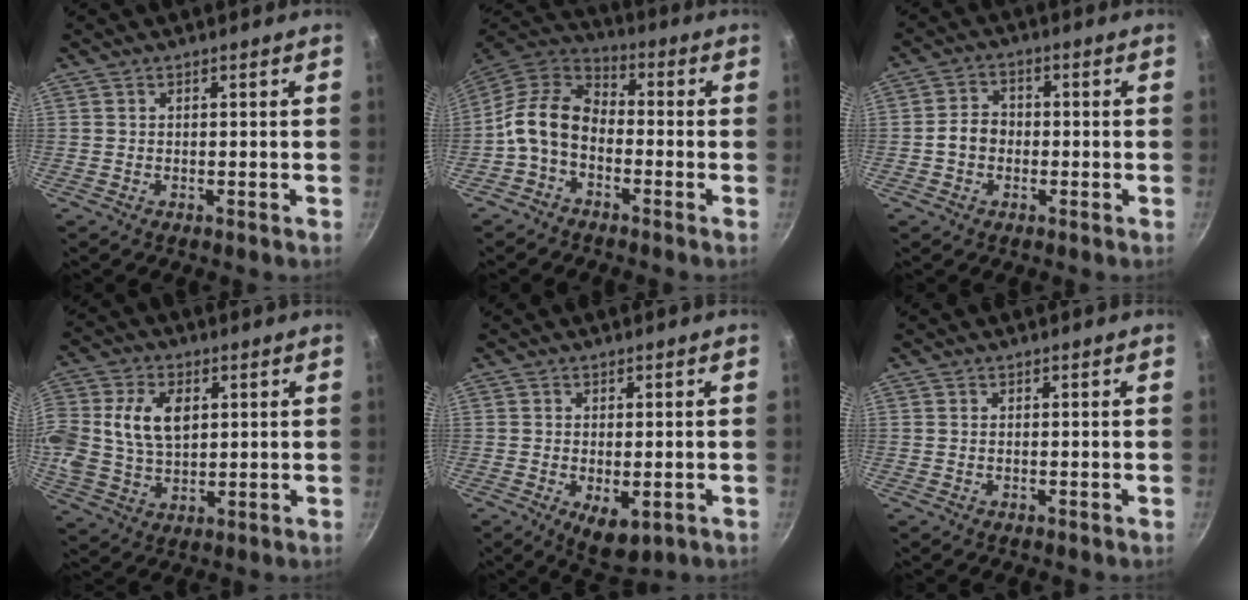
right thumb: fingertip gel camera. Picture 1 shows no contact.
{"total": 11.0, "force": [-3.0, 7.4, 7.5], "torque": [-0.138, 0.051, -0.072]}
{"total": 5.0, "force": [-0.9, 4.0, 2.7], "torque": [-0.036, 0.019, -0.024]}
{"total": 15.5, "force": [3.2, 10.5, 11.0], "torque": [-0.234, -0.001, 0.065]}
{"total": 6.1, "force": [-1.9, 3.0, 5.0], "torque": [-0.073, -0.010, -0.018]}
{"total": 0.0}